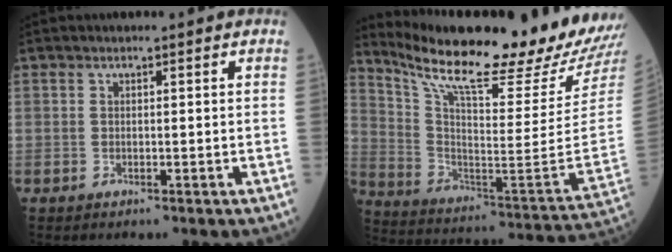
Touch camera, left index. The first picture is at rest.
{"total": 27.6, "force": [24.2, 0.7, 13.4], "torque": [-0.236, -0.090, 0.352]}